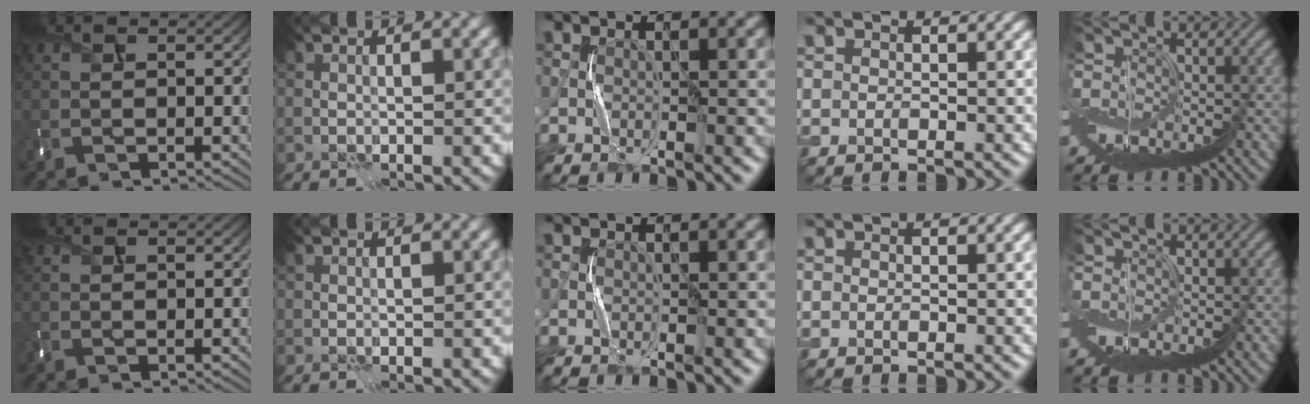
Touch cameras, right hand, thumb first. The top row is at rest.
{}